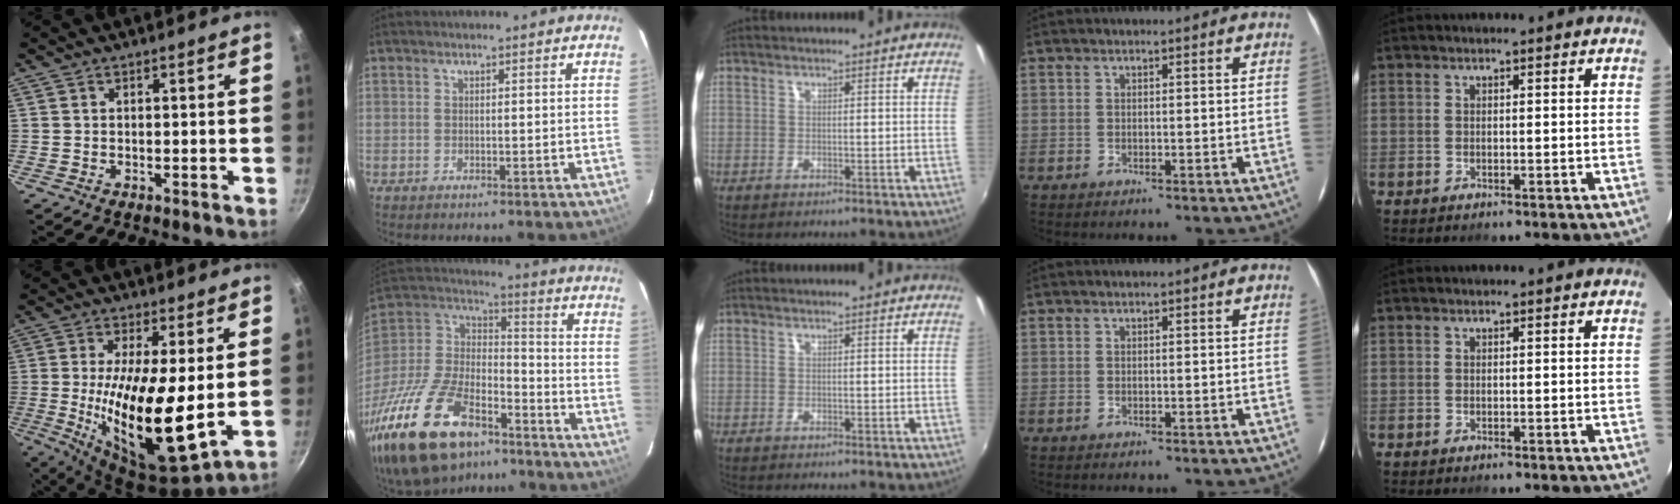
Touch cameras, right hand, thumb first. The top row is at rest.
{"thumb": {"total": 18.4, "force": [-0.1, 5.6, 17.5], "torque": [-0.309, -0.027, 0.001]}, "index": {"total": 32.7, "force": [-20.9, 15.9, 19.5], "torque": [-0.419, -0.020, -0.339]}}